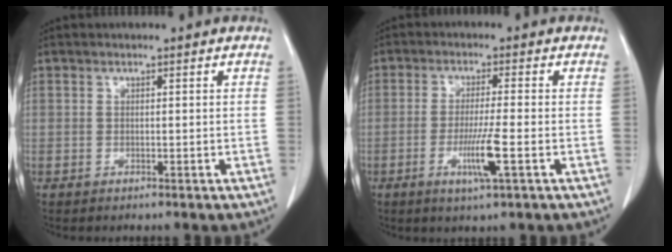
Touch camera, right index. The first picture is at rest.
{"total": 5.8, "force": [-2.0, -0.5, 5.4], "torque": [-0.104, -0.015, -0.037]}